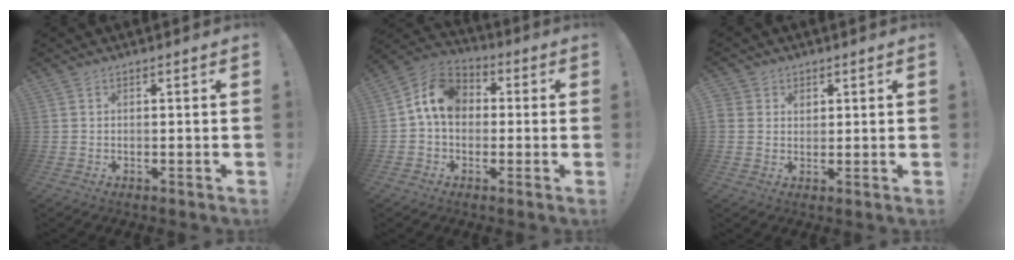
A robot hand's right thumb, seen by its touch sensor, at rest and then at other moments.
{"total": 11.6, "force": [1.7, 8.8, 7.3], "torque": [-0.124, 0.019, 0.039]}
{"total": 3.5, "force": [1.6, 3.0, 0.7], "torque": [-0.009, -0.004, 0.030]}